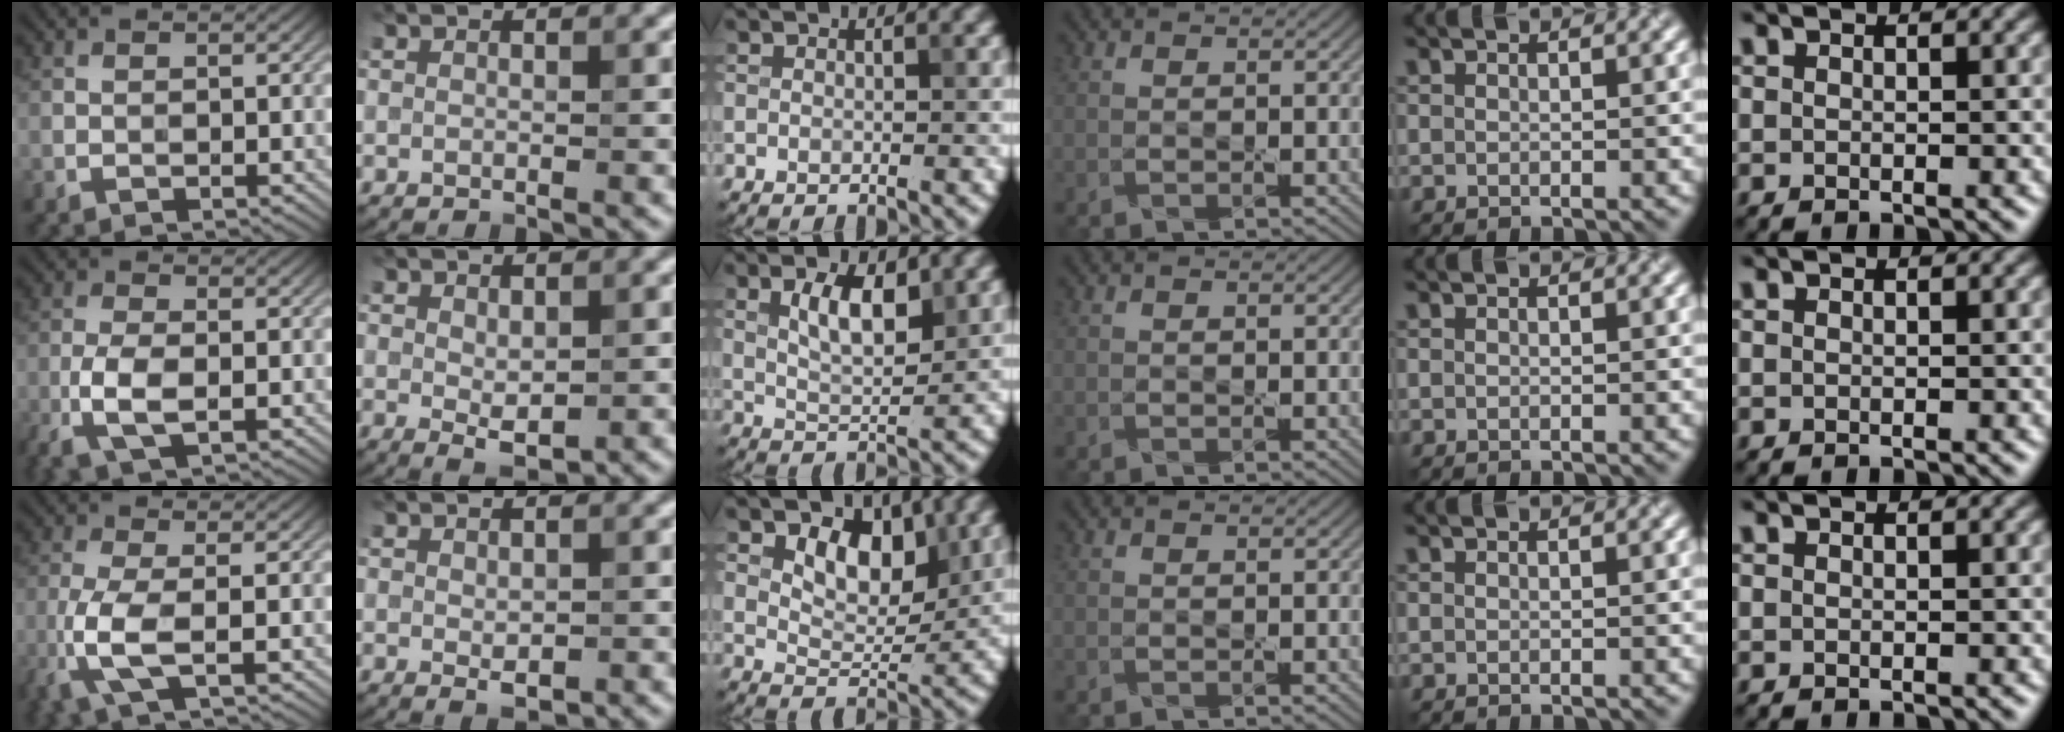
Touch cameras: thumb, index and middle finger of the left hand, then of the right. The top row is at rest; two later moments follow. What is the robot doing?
{"motion": "cut", "object": "origami paper"}